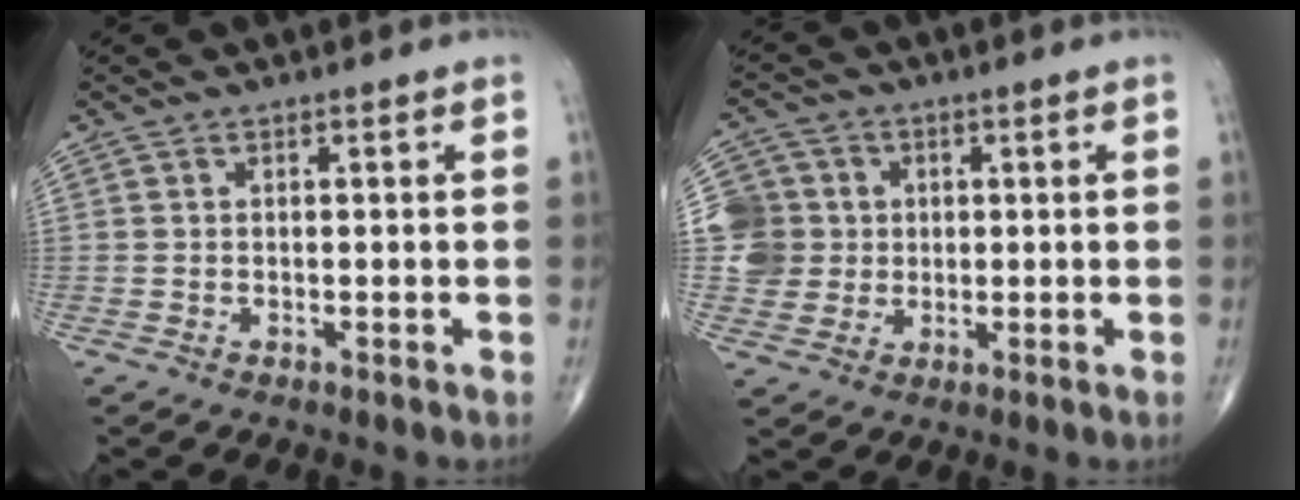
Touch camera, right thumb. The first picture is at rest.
{"total": 8.0, "force": [0.8, 7.8, 1.6], "torque": [-0.003, 0.008, 0.013]}